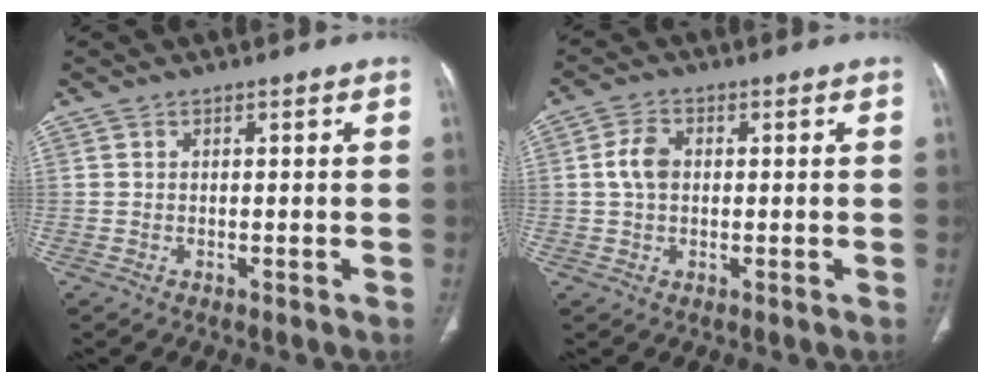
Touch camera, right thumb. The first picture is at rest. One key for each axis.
{"total": 4.7, "fx": 0.4, "fy": 3.3, "fz": 3.3, "tx": -0.067, "ty": 0.008, "tz": 0.005}